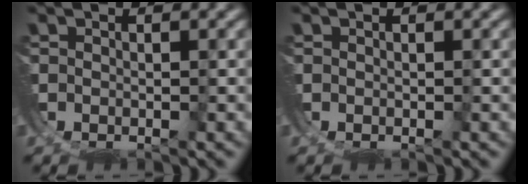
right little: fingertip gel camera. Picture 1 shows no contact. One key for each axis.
{"total": 0.0}